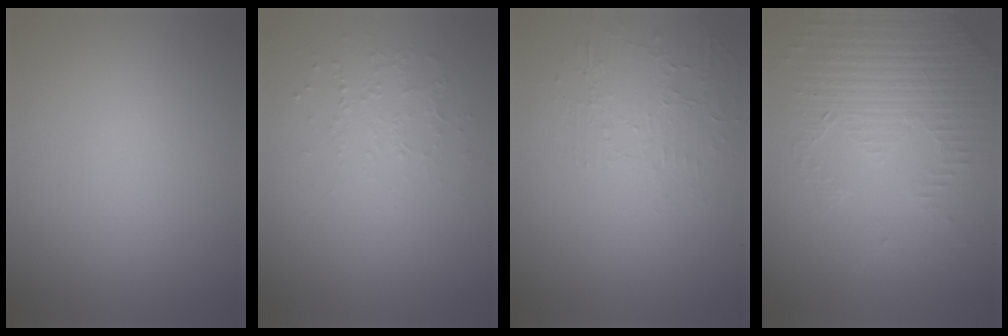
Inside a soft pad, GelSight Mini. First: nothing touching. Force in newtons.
{"total": 1.0, "press": 0.6, "slide": 0.8}
{"total": 1.9, "press": 0.8, "slide": 1.7}
{"total": 5.1, "press": 3.5, "slide": 3.8}